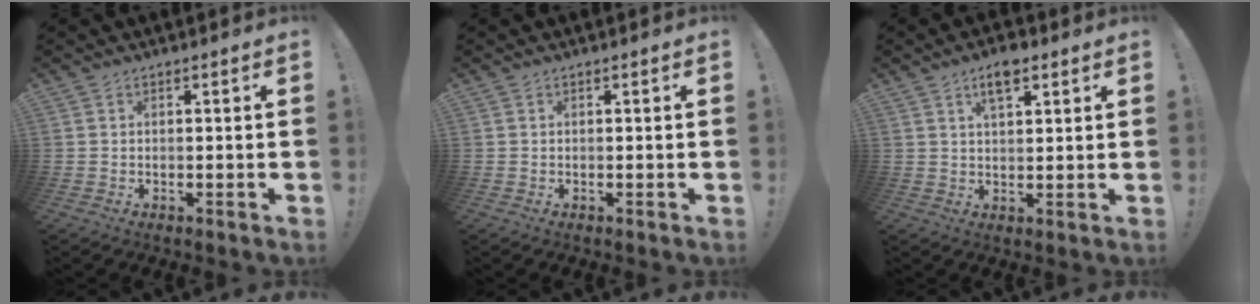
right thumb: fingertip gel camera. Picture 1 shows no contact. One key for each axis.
{"total": 0.0}
{"total": 5.8, "fx": 3.3, "fy": 2.4, "fz": 4.2, "tx": -0.063, "ty": -0.006, "tz": 0.054}